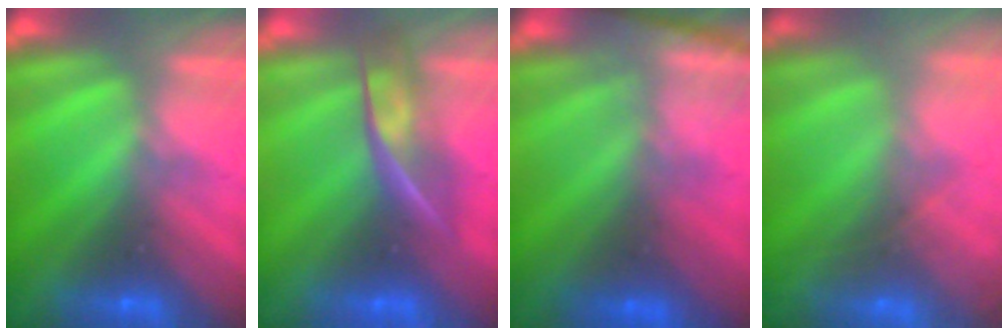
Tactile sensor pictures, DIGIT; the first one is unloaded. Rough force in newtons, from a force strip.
{"total": 2.4}
{"total": 13.7}
{"total": 5.5}